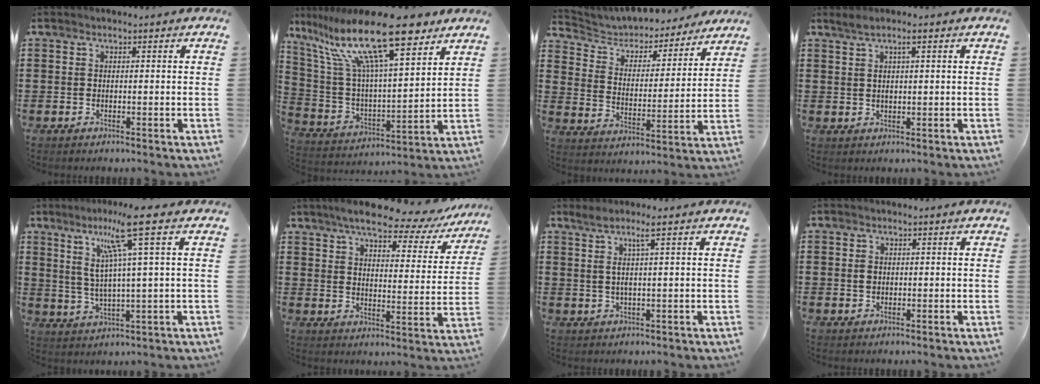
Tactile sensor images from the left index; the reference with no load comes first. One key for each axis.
{"total": 18.5, "fx": 12.6, "fy": 4.1, "fz": 13.0, "tx": -0.283, "ty": -0.064, "tz": 0.214}
{"total": 4.6, "fx": 4.3, "fy": 1.4, "fz": 0.8, "tx": -0.042, "ty": -0.029, "tz": 0.067}
{"total": 2.2, "fx": 0.8, "fy": 0.6, "fz": 1.9, "tx": -0.038, "ty": 0.005, "tz": 0.012}
{"total": 9.9, "fx": 5.2, "fy": -0.5, "fz": 8.4, "tx": -0.167, "ty": -0.007, "tz": 0.082}
{"total": 8.0, "fx": 6.9, "fy": 1.2, "fz": 3.8, "tx": -0.088, "ty": -0.039, "tz": 0.115}
{"total": 3.1, "fx": 1.0, "fy": -0.4, "fz": 2.9, "tx": -0.058, "ty": -0.003, "tz": 0.014}
{"total": 1.1, "fx": 0.2, "fy": 0.8, "fz": 0.7, "tx": -0.017, "ty": 0.005, "tz": 0.004}